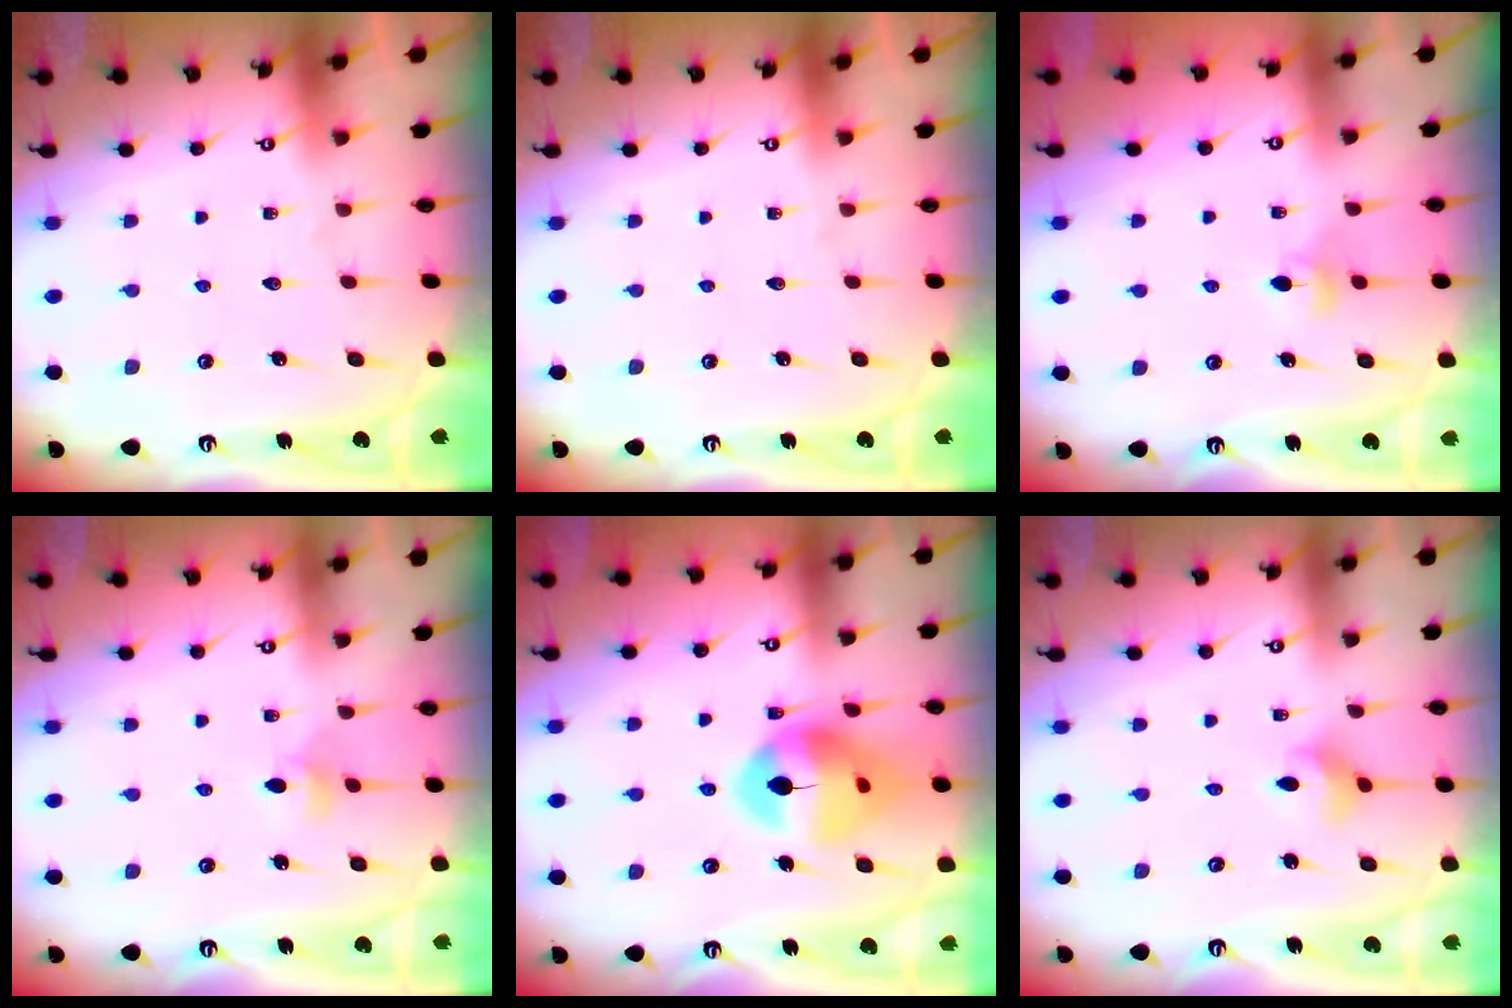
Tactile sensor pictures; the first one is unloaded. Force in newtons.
{"total": 0.0}
{"total": 4.0, "press": 4.0, "slide": 0.5}
{"total": 5.4, "press": 5.3, "slide": 0.6}
{"total": 15.1, "press": 14.9, "slide": 2.2}
{"total": 4.1, "press": 4.1, "slide": 0.8}